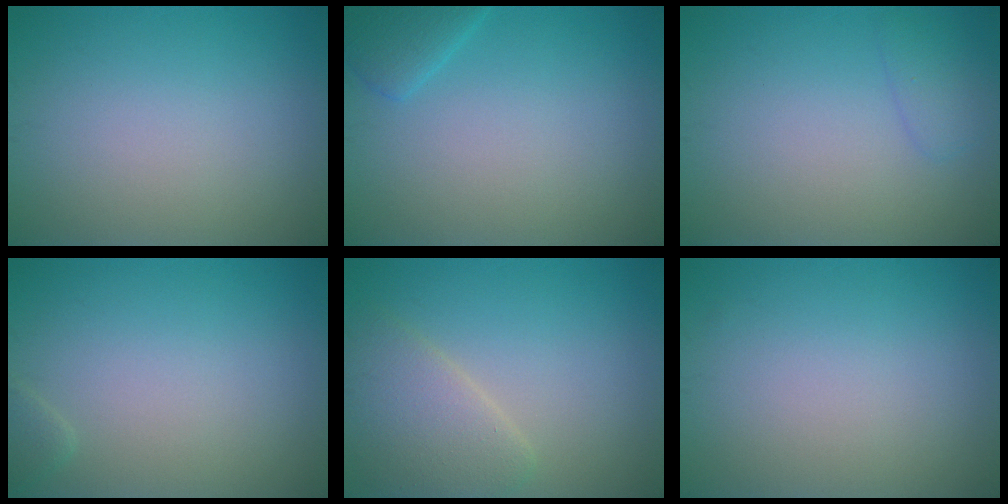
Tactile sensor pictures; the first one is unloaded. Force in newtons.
{"total": 2.0, "press": 2.0, "slide": 0.1}
{"total": 1.3, "press": 1.3, "slide": 0.2}
{"total": 0.8, "press": 0.8, "slide": 0.1}
{"total": 4.0, "press": 4.0, "slide": 0.4}
{"total": 0.0}